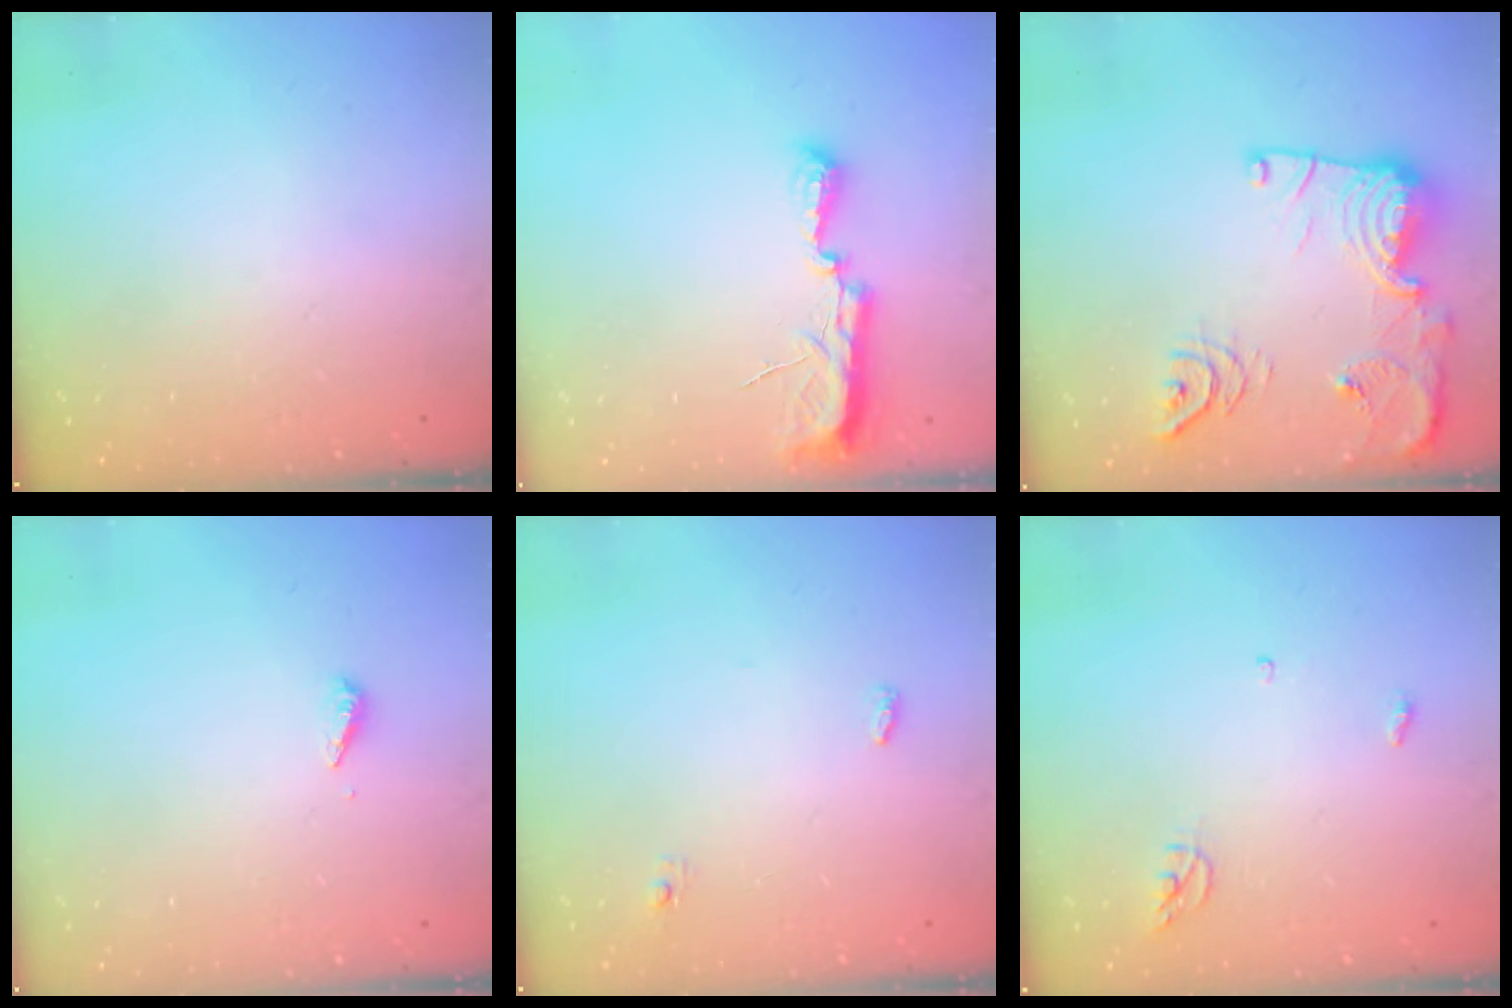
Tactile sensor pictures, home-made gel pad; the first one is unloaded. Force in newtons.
{"total": 10.3, "press": 8.9, "slide": 5.2}
{"total": 18.6, "press": 18.6, "slide": 1.1}
{"total": 2.8, "press": 2.8, "slide": 0.2}
{"total": 3.4, "press": 3.3, "slide": 0.9}
{"total": 3.8, "press": 3.8, "slide": 0.4}